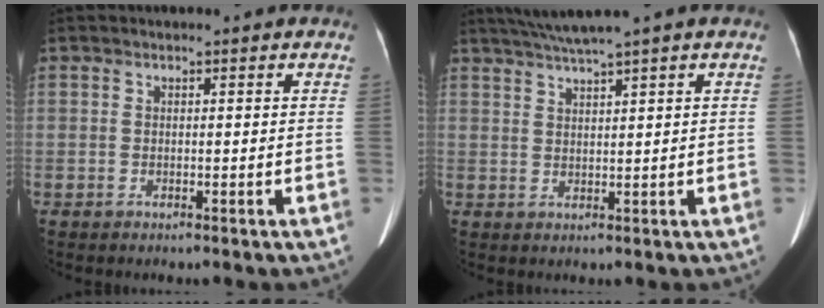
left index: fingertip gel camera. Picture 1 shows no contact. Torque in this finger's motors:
{"motor_torque": [0.14, -0.20, -0.01, 0.07]}